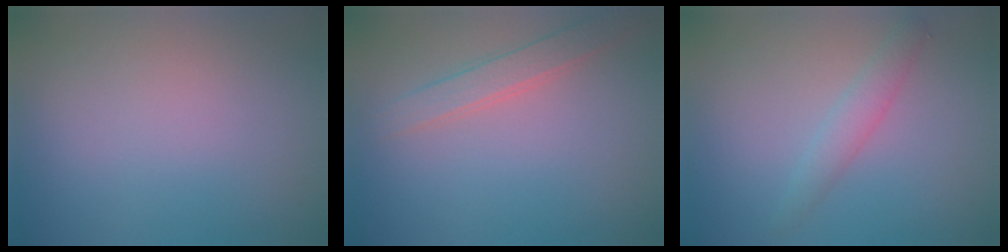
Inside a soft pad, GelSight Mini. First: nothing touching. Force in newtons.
{"total": 2.3, "press": 2.3, "slide": 0.1}
{"total": 2.0, "press": 2.0, "slide": 0.1}